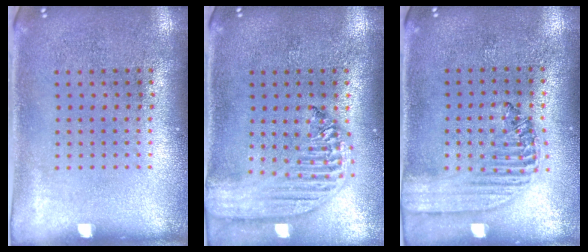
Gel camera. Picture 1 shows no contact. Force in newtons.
{"total": 2.5, "press": 2.1, "slide": 1.4}
{"total": 1.5, "press": 1.3, "slide": 0.7}